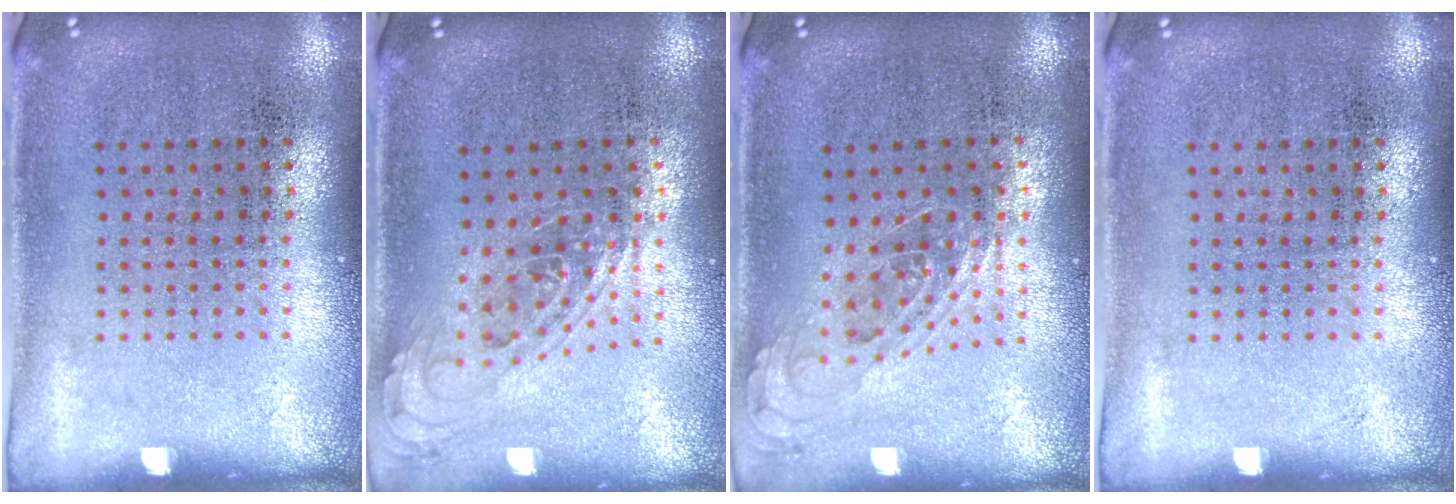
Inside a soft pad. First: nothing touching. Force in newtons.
{"total": 0.8, "press": 0.7, "slide": 0.3}
{"total": 0.7, "press": 0.7, "slide": 0.3}
{"total": 0.0}